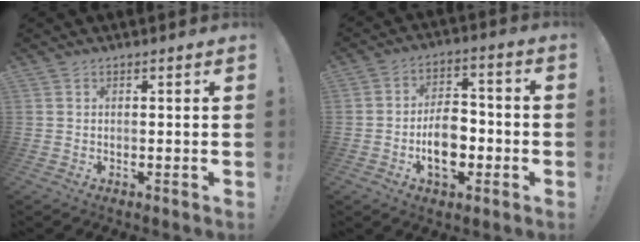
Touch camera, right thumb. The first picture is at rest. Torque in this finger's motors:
{"motor_torque": [1.81, 1.46, 0.94, -1.03, 0.11]}